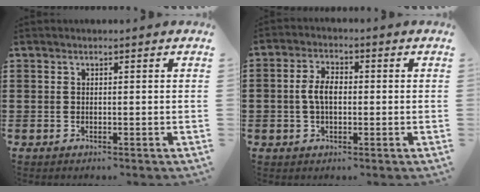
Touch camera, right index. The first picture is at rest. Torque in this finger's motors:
{"motor_torque": [0.31, -0.28, 0.18, 0.10]}